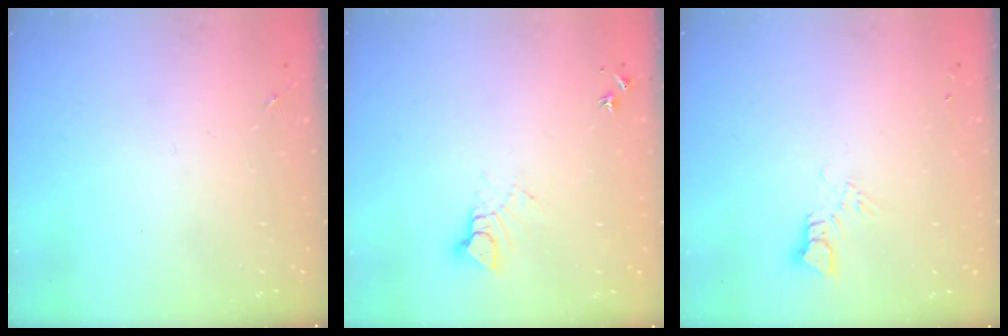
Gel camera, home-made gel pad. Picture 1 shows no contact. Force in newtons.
{"total": 4.0, "press": 4.0, "slide": 0.3}
{"total": 3.8, "press": 3.8, "slide": 0.3}